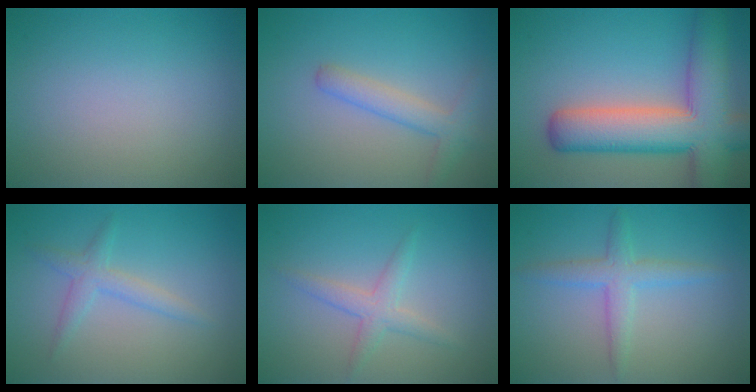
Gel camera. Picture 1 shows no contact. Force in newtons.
{"total": 2.7, "press": 2.7, "slide": 0.1}
{"total": 10.5, "press": 10.4, "slide": 0.6}
{"total": 1.9, "press": 1.9, "slide": 0.1}
{"total": 2.2, "press": 2.2, "slide": 0.0}
{"total": 2.7, "press": 2.7, "slide": 0.1}